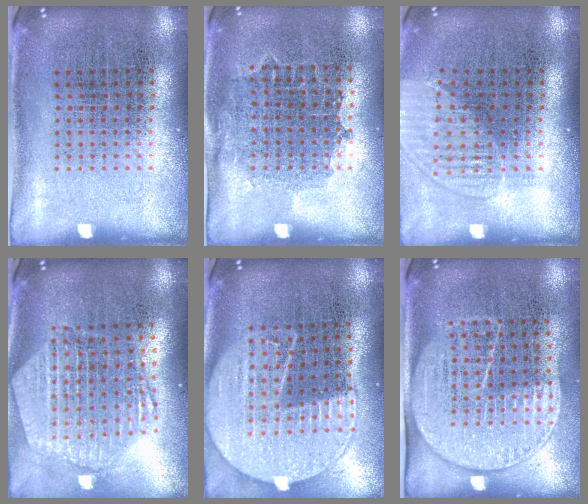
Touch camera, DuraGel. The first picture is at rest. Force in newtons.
{"total": 0.8, "press": 0.7, "slide": 0.4}
{"total": 1.2, "press": 1.1, "slide": 0.5}
{"total": 2.7, "press": 2.2, "slide": 1.5}
{"total": 2.0, "press": 1.8, "slide": 1.0}
{"total": 1.8, "press": 1.5, "slide": 1.0}